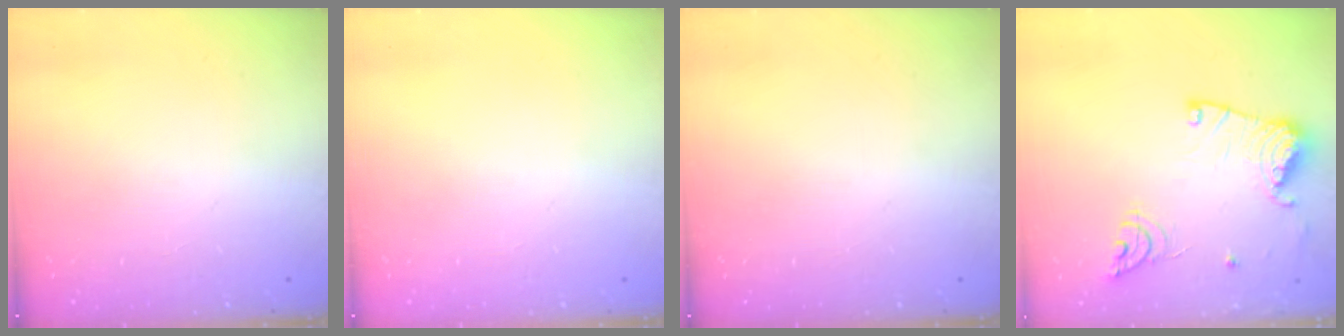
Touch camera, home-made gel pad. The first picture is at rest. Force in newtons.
{"total": 0.0}
{"total": 0.0}
{"total": 15.6, "press": 15.5, "slide": 1.5}